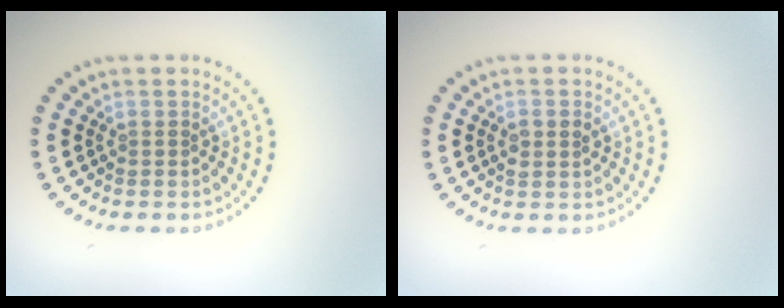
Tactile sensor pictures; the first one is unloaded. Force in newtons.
{"total": 1.5, "press": 1.5, "slide": 0.3}